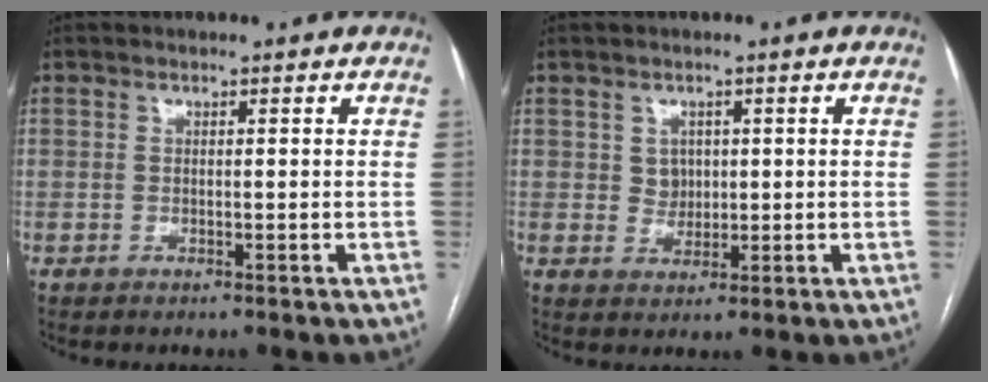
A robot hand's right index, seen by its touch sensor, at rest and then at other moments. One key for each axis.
{"total": 2.5, "fx": 0.6, "fy": 2.2, "fz": 0.9, "tx": -0.012, "ty": 0.002, "tz": 0.012}